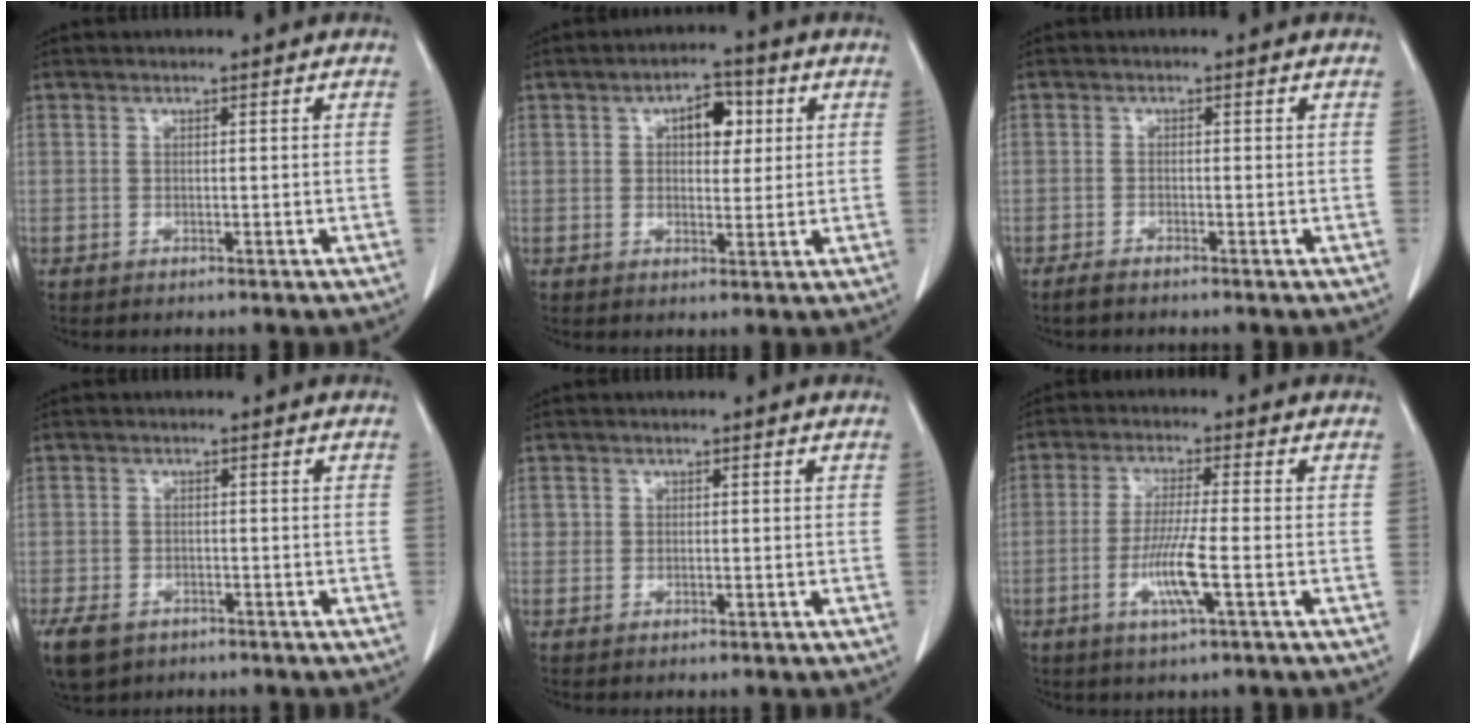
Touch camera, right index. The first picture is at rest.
{"total": 5.6, "force": [1.7, 2.9, 4.4], "torque": [-0.065, 0.015, 0.027]}
{"total": 1.6, "force": [-1.4, 0.2, 0.8], "torque": [-0.018, -0.003, -0.026]}
{"total": 7.1, "force": [-4.4, 4.8, 3.0], "torque": [-0.070, -0.007, -0.066]}
{"total": 1.0, "force": [0.0, 0.9, 0.5], "torque": [-0.005, 0.000, 0.000]}
{"total": 7.2, "force": [-2.3, -0.1, 6.8], "torque": [-0.134, -0.011, -0.044]}